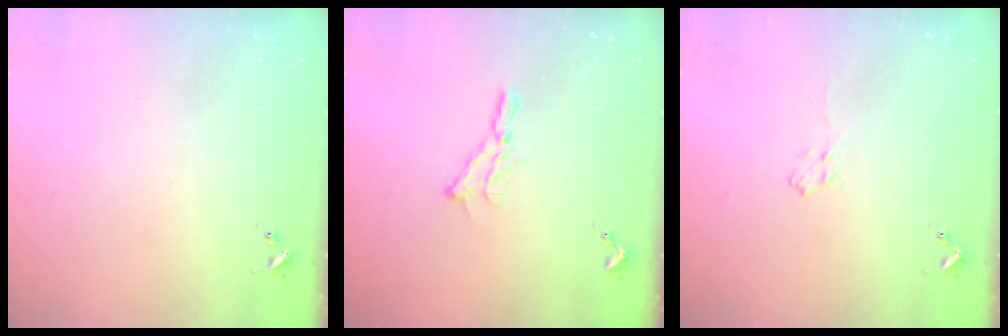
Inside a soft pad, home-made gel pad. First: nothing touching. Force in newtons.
{"total": 6.9, "press": 6.9, "slide": 0.3}
{"total": 3.9, "press": 3.9, "slide": 0.6}